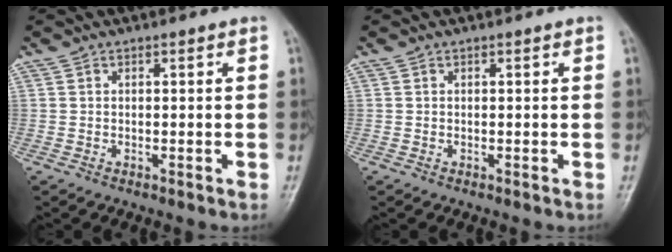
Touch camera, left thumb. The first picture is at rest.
{"total": 0.0}